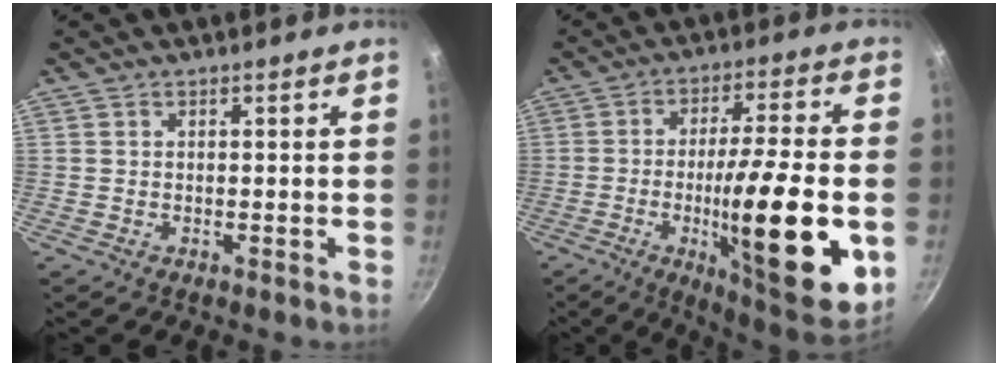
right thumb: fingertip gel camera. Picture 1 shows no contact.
{"total": 23.2, "force": [-5.1, 4.8, 22.1], "torque": [-0.323, 0.013, -0.075]}